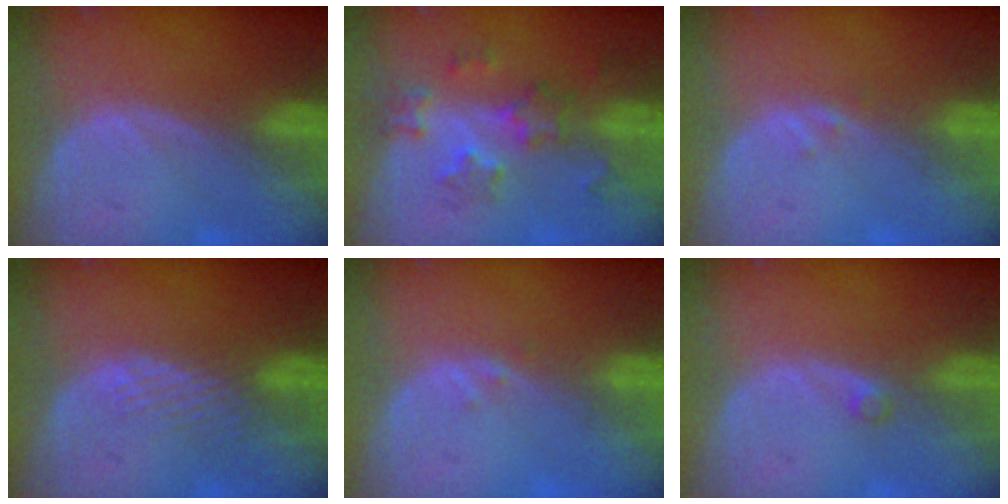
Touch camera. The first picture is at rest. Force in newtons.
{"total": 6.5, "press": 5.9, "slide": 2.7}
{"total": 0.7, "press": 0.6, "slide": 0.3}
{"total": 2.2, "press": 2.2, "slide": 0.2}
{"total": 0.7, "press": 0.6, "slide": 0.3}
{"total": 0.9, "press": 0.9, "slide": 0.2}